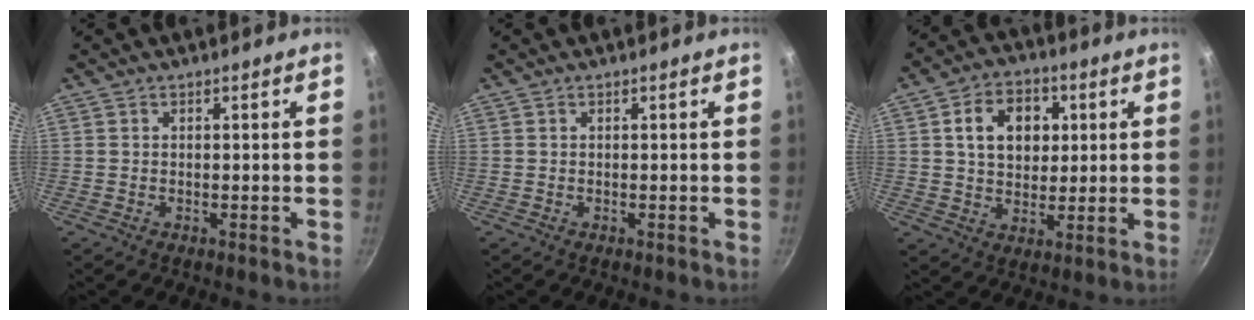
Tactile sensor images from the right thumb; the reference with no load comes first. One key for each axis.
{"total": 0.0}
{"total": 11.1, "fx": 2.7, "fy": 8.3, "fz": 6.9, "tx": -0.087, "ty": 0.004, "tz": 0.039}